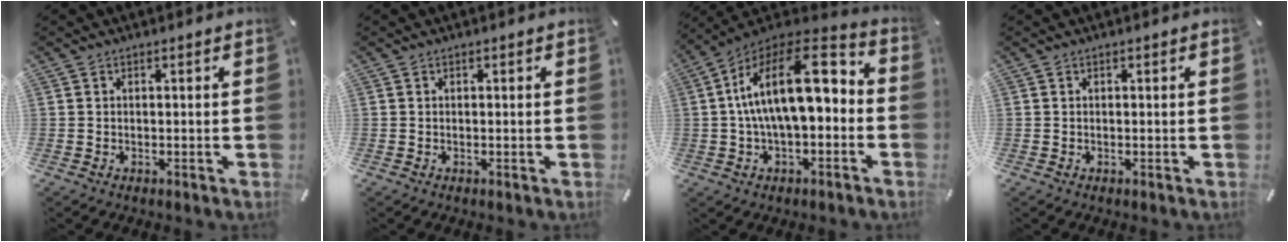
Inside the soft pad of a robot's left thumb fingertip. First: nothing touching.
{"total": 0.0}
{"total": 18.7, "force": [2.0, 9.7, 15.9], "torque": [-0.286, -0.002, 0.030]}
{"total": 0.0}